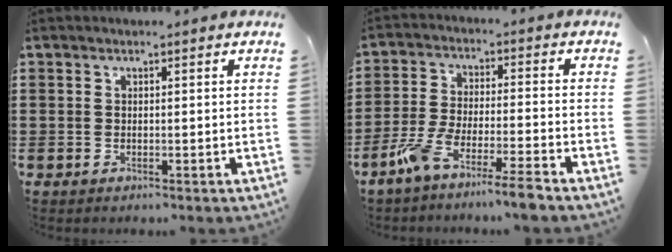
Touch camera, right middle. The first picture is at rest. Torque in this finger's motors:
{"motor_torque": [1.21, -0.93, 0.44, 0.19]}